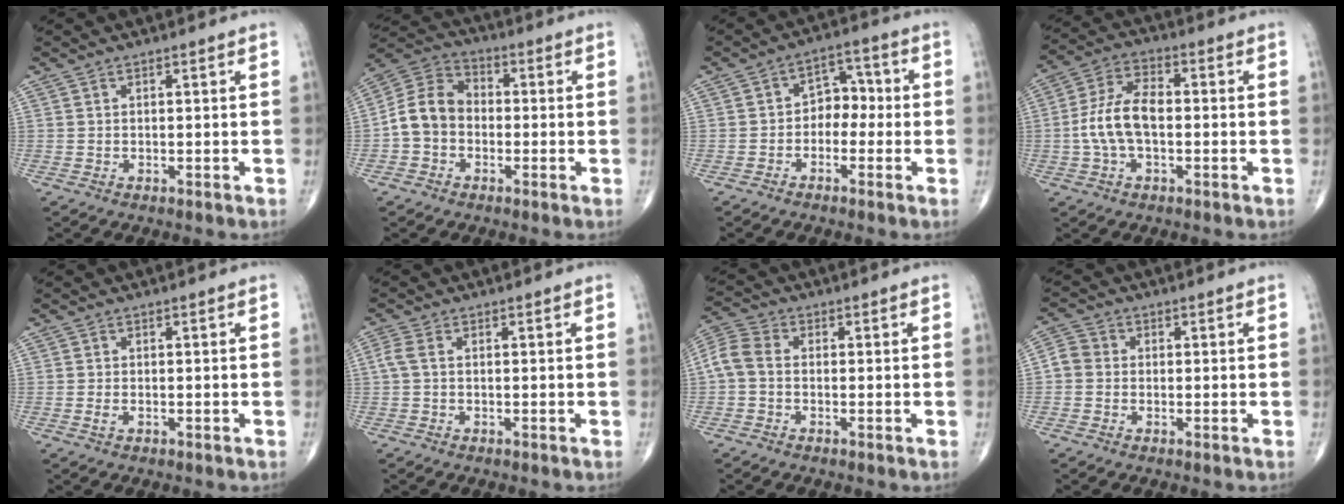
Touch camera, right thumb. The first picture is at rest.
{"total": 9.5, "force": [-1.6, 7.5, 5.6], "torque": [-0.095, 0.036, -0.045]}
{"total": 5.9, "force": [-1.1, 4.4, 3.8], "torque": [-0.022, 0.033, -0.033]}
{"total": 10.0, "force": [-1.0, 5.4, 8.4], "torque": [-0.174, 0.029, -0.024]}
{"total": 1.1, "force": [-0.3, 0.6, 0.8], "torque": [-0.021, 0.000, -0.006]}
{"total": 2.2, "force": [0.0, 1.1, 1.9], "torque": [-0.055, 0.004, -0.004]}
{"total": 6.0, "force": [-0.5, 4.1, 4.4], "torque": [-0.097, 0.018, -0.023]}
{"total": 3.6, "force": [-0.4, 3.3, 1.5], "torque": [-0.022, 0.010, -0.018]}